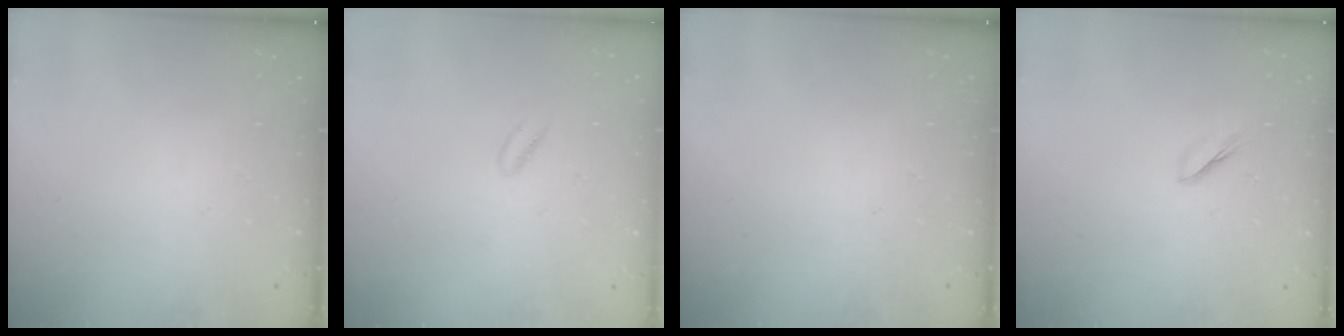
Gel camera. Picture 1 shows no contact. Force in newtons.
{"total": 2.6, "press": 2.4, "slide": 1.1}
{"total": 0.0}
{"total": 2.3, "press": 2.2, "slide": 0.8}